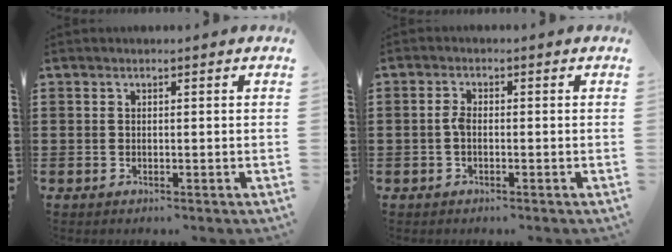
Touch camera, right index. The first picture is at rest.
{"total": 2.0, "force": [-0.4, 0.8, 1.8], "torque": [-0.050, -0.005, -0.013]}